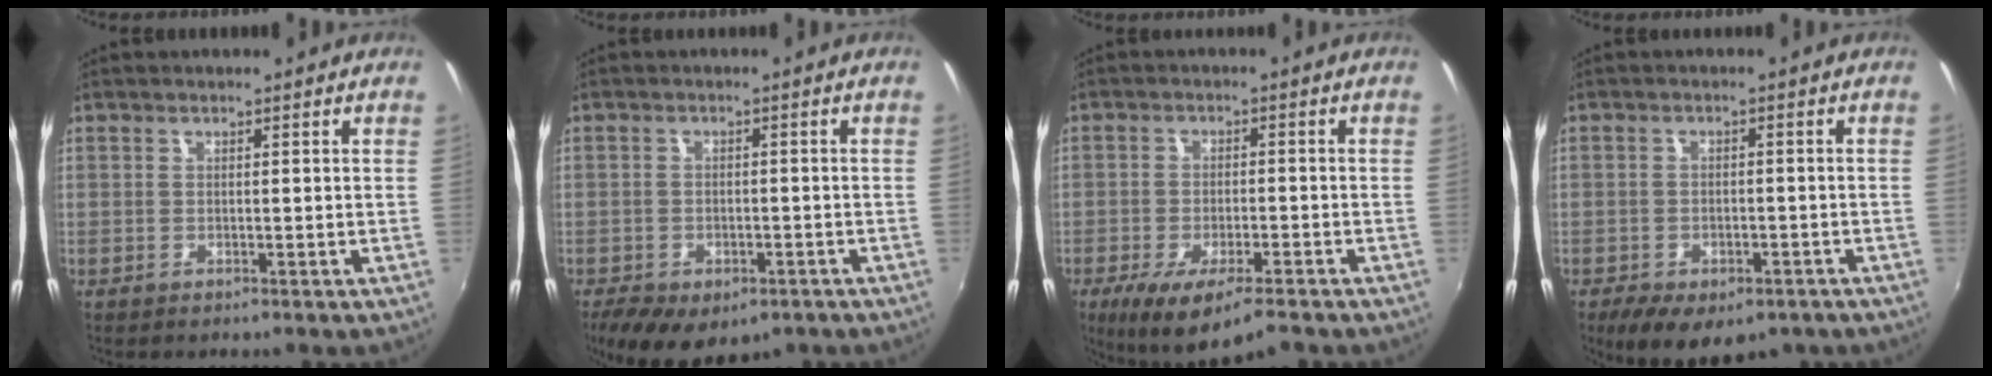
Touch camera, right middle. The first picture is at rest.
{"total": 10.4, "force": [-6.3, 5.8, 6.0], "torque": [-0.135, -0.033, -0.089]}
{"total": 10.8, "force": [-7.4, 2.7, 7.4], "torque": [-0.153, -0.038, -0.125]}
{"total": 10.2, "force": [-6.5, 5.3, 5.8], "torque": [-0.125, -0.026, -0.088]}